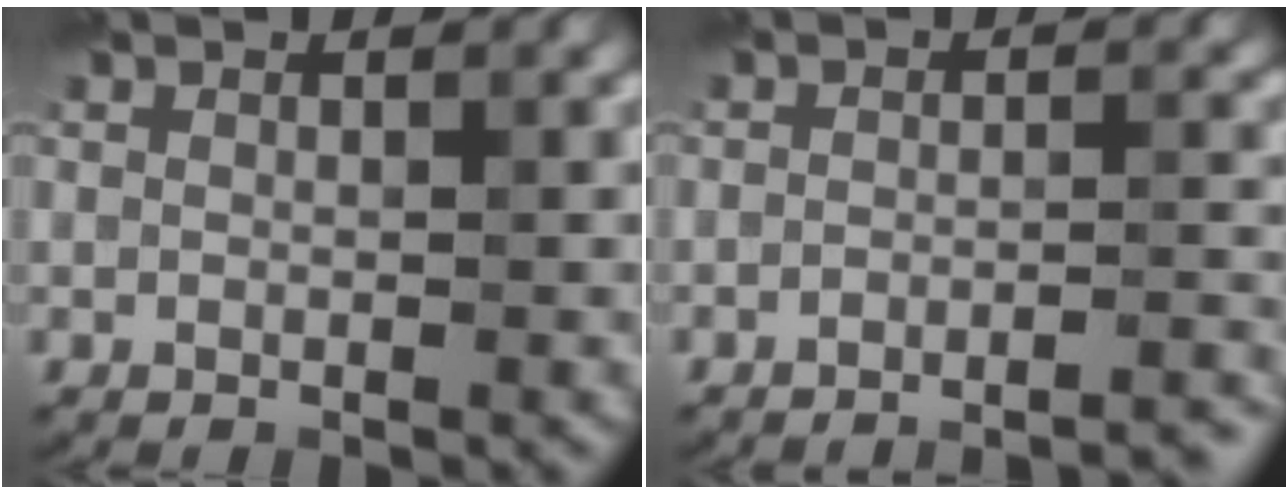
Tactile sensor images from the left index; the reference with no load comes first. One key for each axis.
{"total": 5.6, "fx": -5.3, "fy": 0.8, "fz": 1.8, "tx": -0.011, "ty": 0.021, "tz": -0.070}